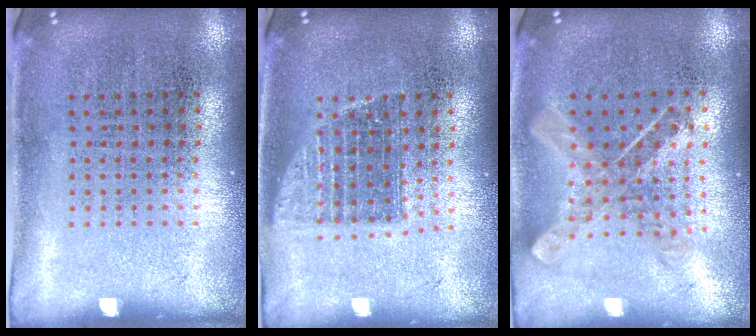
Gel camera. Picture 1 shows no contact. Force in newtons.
{"total": 1.3, "press": 1.1, "slide": 0.7}
{"total": 0.9, "press": 0.8, "slide": 0.2}